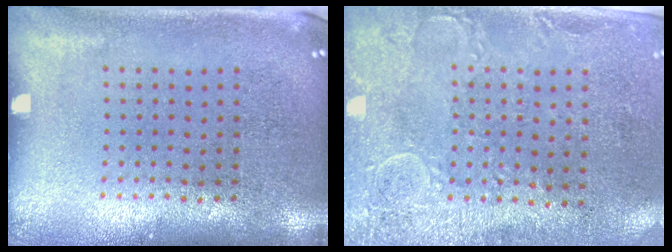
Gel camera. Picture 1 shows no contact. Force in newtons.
{"total": 2.9, "press": 2.3, "slide": 1.8}